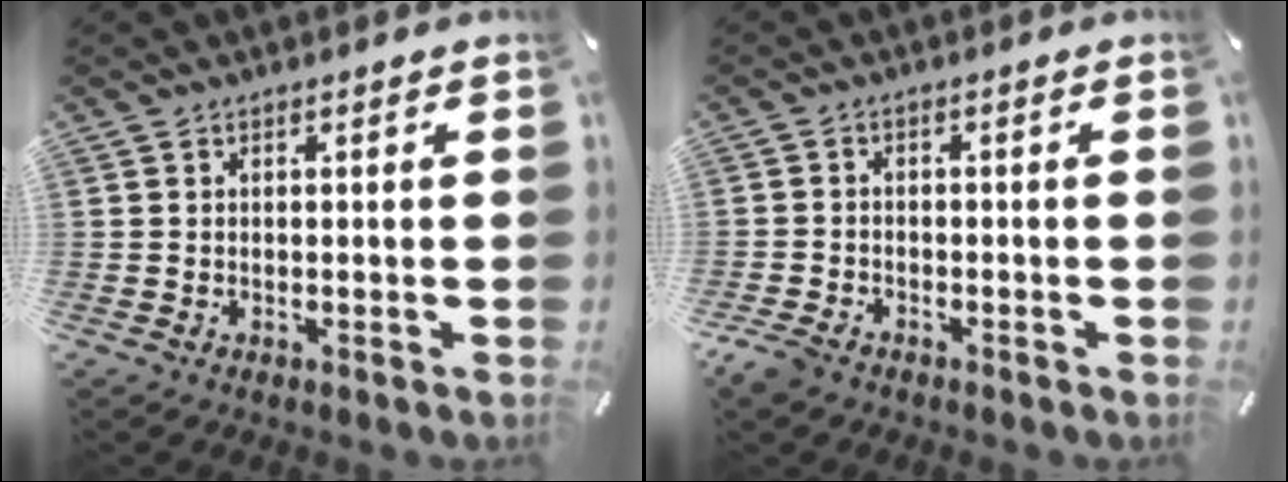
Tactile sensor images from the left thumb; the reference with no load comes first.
{"total": 3.2, "force": [-2.5, 1.7, 1.1], "torque": [-0.036, 0.006, -0.052]}